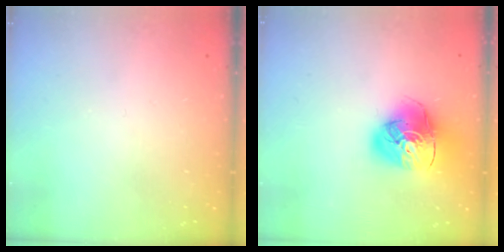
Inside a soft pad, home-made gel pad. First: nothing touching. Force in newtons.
{"total": 15.2, "press": 15.1, "slide": 1.9}